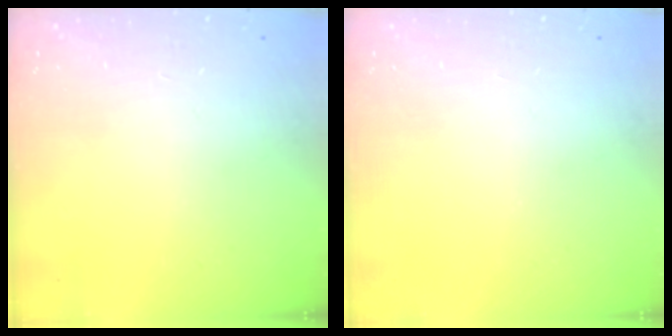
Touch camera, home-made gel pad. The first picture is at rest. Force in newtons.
{"total": 0.0}